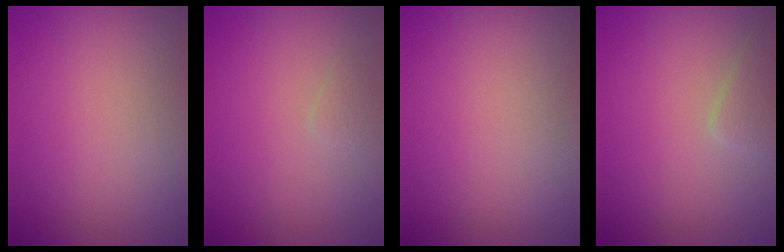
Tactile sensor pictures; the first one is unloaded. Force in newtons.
{"total": 0.6, "press": 0.6, "slide": 0.1}
{"total": 0.0}
{"total": 1.6, "press": 1.6, "slide": 0.0}